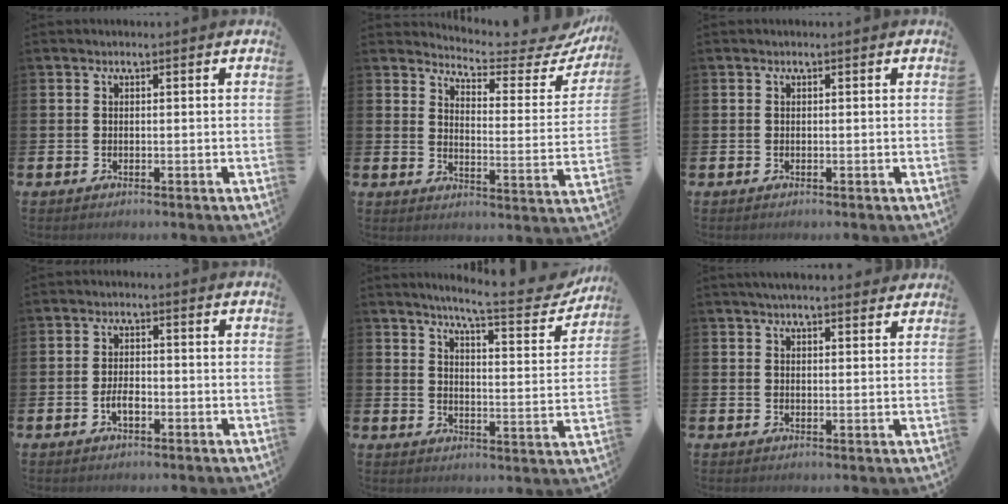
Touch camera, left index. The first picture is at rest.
{"total": 4.9, "force": [4.6, 0.8, 1.4], "torque": [-0.039, -0.046, 0.071]}
{"total": 0.0}
{"total": 2.4, "force": [-0.8, 1.2, 2.0], "torque": [-0.033, 0.003, -0.016]}
{"total": 7.3, "force": [6.6, 0.4, 2.9], "torque": [-0.062, -0.052, 0.106]}
{"total": 3.3, "force": [3.1, 0.4, 1.0], "torque": [-0.026, -0.009, 0.057]}